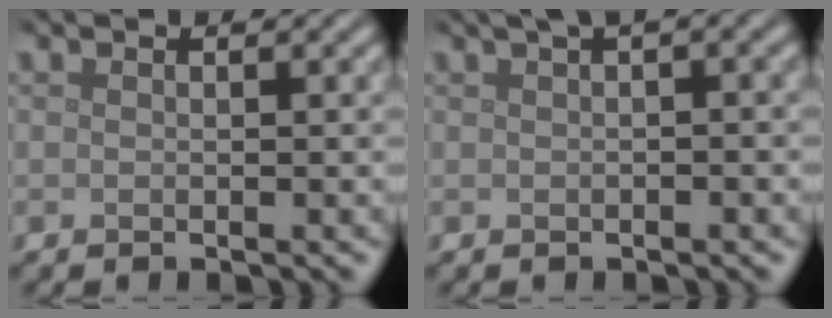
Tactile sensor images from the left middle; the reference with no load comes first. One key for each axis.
{"total": 4.6, "fx": 1.7, "fy": 1.8, "fz": 3.8, "tx": -0.037, "ty": 0.020, "tz": 0.015}